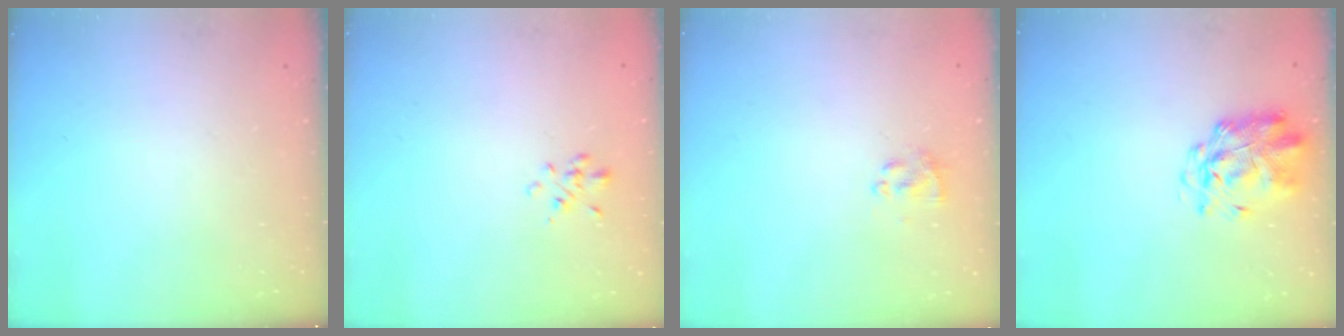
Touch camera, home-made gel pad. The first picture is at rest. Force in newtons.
{"total": 1.6, "press": 1.5, "slide": 0.6}
{"total": 1.4, "press": 1.3, "slide": 0.6}
{"total": 3.1, "press": 3.0, "slide": 0.8}